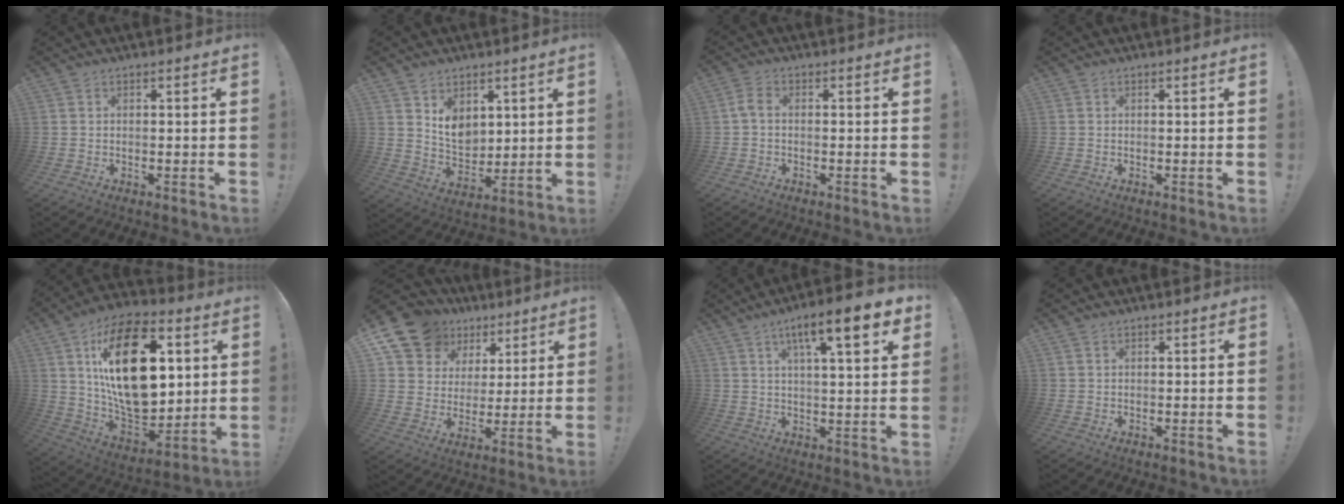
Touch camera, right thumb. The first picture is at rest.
{"total": 8.5, "force": [4.7, 6.4, 3.0], "torque": [-0.049, -0.038, 0.095]}
{"total": 3.0, "force": [-0.2, 1.7, 2.5], "torque": [-0.053, 0.006, -0.002]}
{"total": 0.0}
{"total": 30.0, "force": [6.6, 17.6, 23.4], "torque": [-0.424, -0.029, 0.121]}
{"total": 14.5, "force": [8.8, 10.5, 4.7], "torque": [-0.088, -0.053, 0.178]}
{"total": 12.4, "force": [5.8, 2.3, 10.8], "torque": [-0.163, -0.020, 0.085]}
{"total": 0.5, "force": [0.4, 0.3, 0.3], "torque": [-0.008, 0.001, 0.009]}